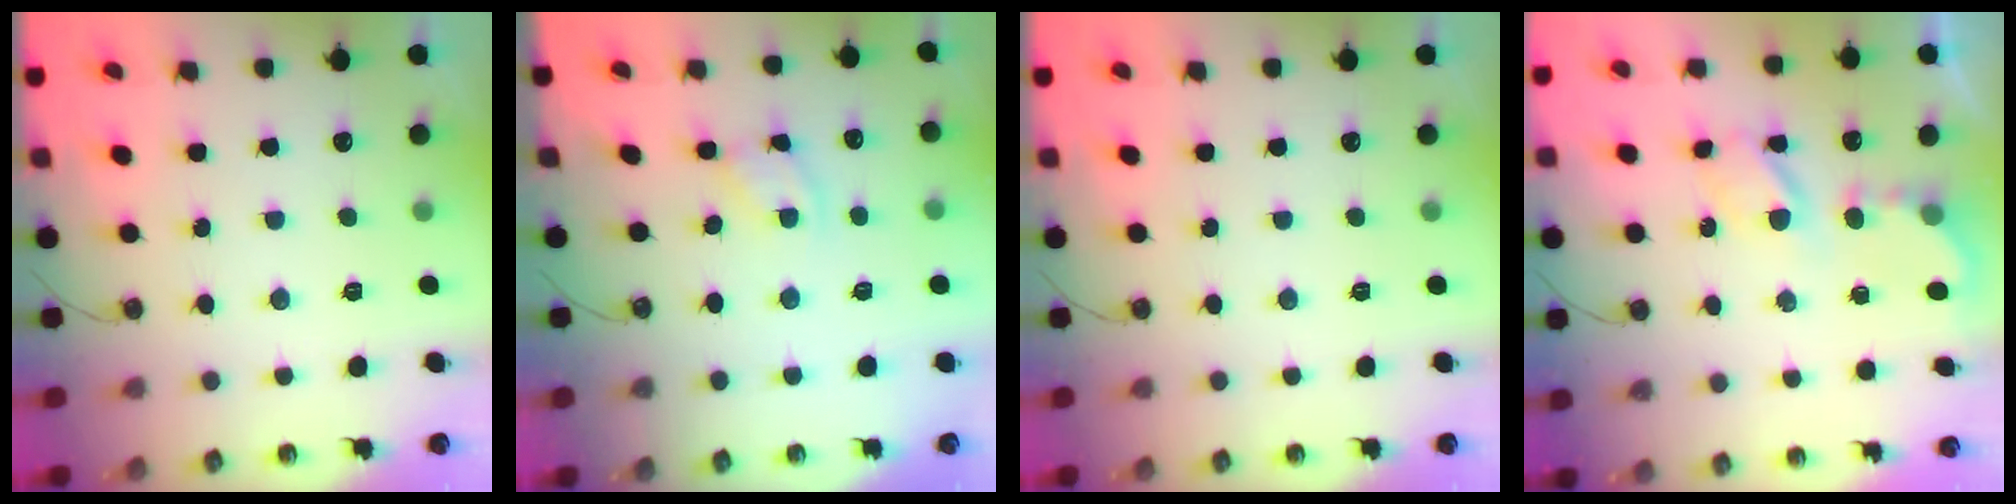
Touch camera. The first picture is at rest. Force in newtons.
{"total": 2.9, "press": 2.9, "slide": 0.1}
{"total": 0.0}
{"total": 6.0, "press": 6.0, "slide": 0.4}